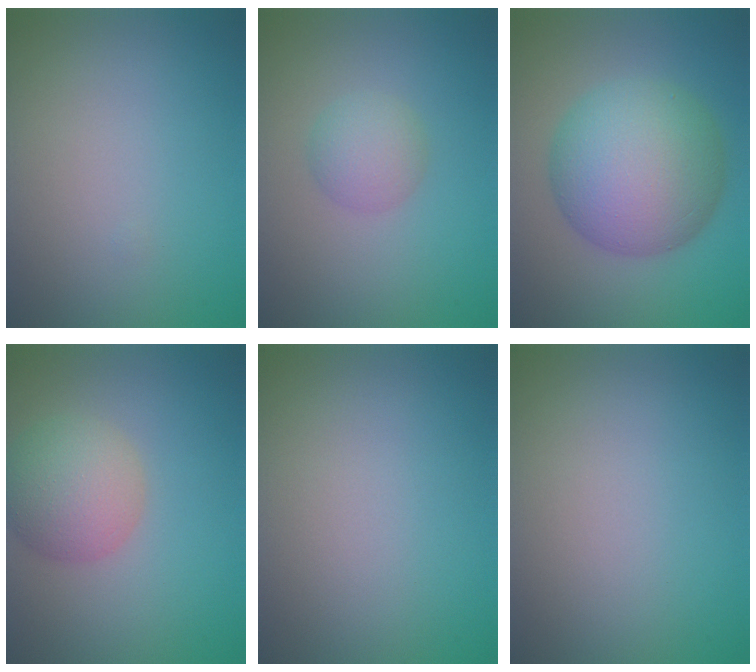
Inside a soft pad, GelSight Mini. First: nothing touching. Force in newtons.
{"total": 2.4, "press": 2.4, "slide": 0.1}
{"total": 10.2, "press": 10.2, "slide": 0.1}
{"total": 4.8, "press": 4.8, "slide": 0.2}
{"total": 0.0}
{"total": 0.0}